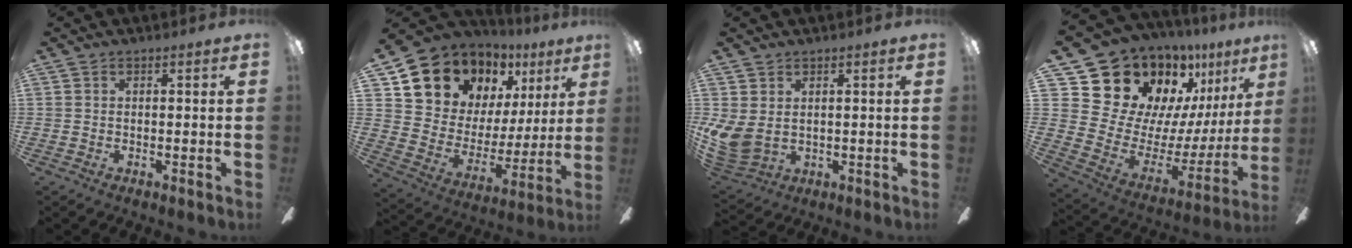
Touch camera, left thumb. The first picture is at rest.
{"total": 11.4, "force": [9.6, 6.0, 1.6], "torque": [-0.063, -0.096, 0.181]}
{"total": 6.7, "force": [1.9, 4.8, 4.3], "torque": [-0.112, -0.016, 0.040]}
{"total": 19.8, "force": [15.0, 11.4, 6.2], "torque": [-0.096, -0.134, 0.301]}